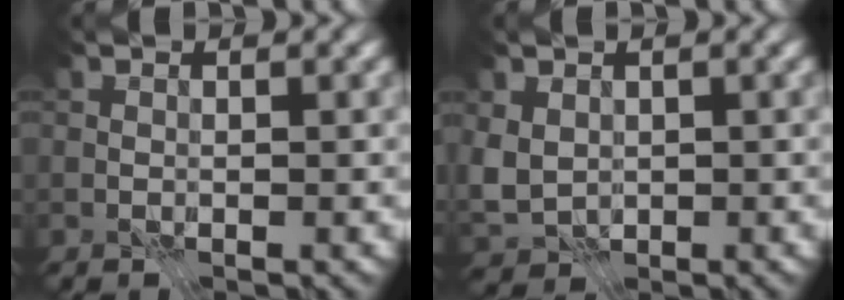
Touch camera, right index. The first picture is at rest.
{"total": 3.4, "force": [0.3, 2.7, 2.1], "torque": [-0.059, -0.005, 0.003]}